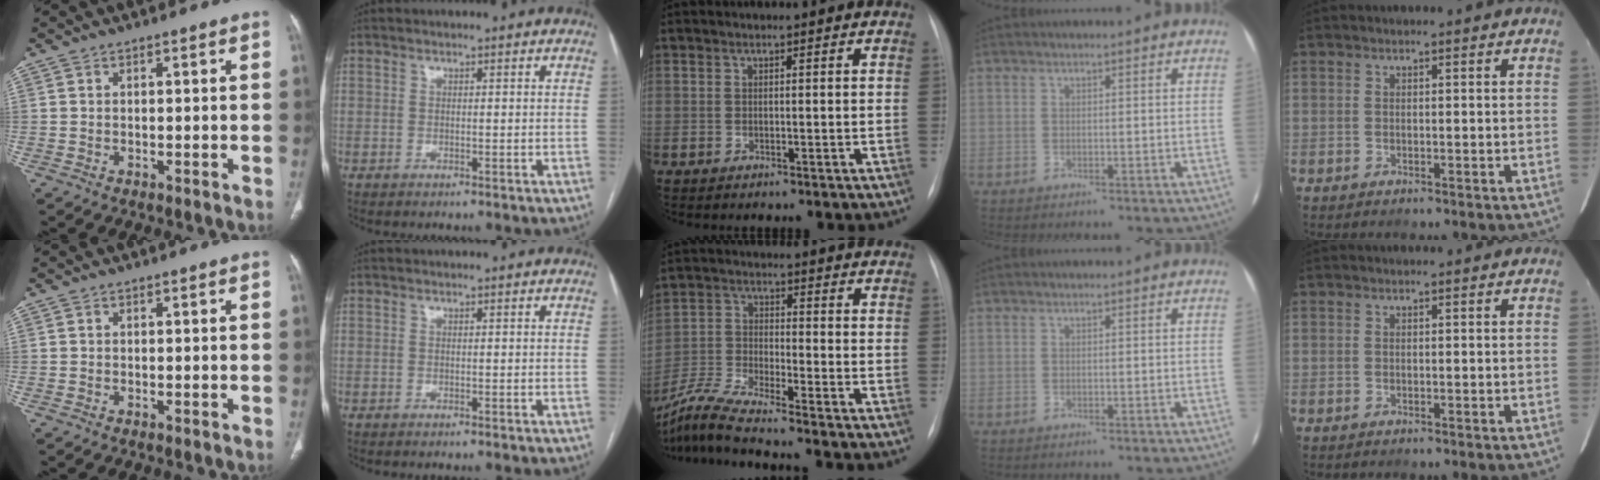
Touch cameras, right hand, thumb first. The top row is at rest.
{"middle": {"total": 9.1, "force": [-8.1, -1.5, 3.9], "torque": [-0.088, -0.026, -0.158]}}